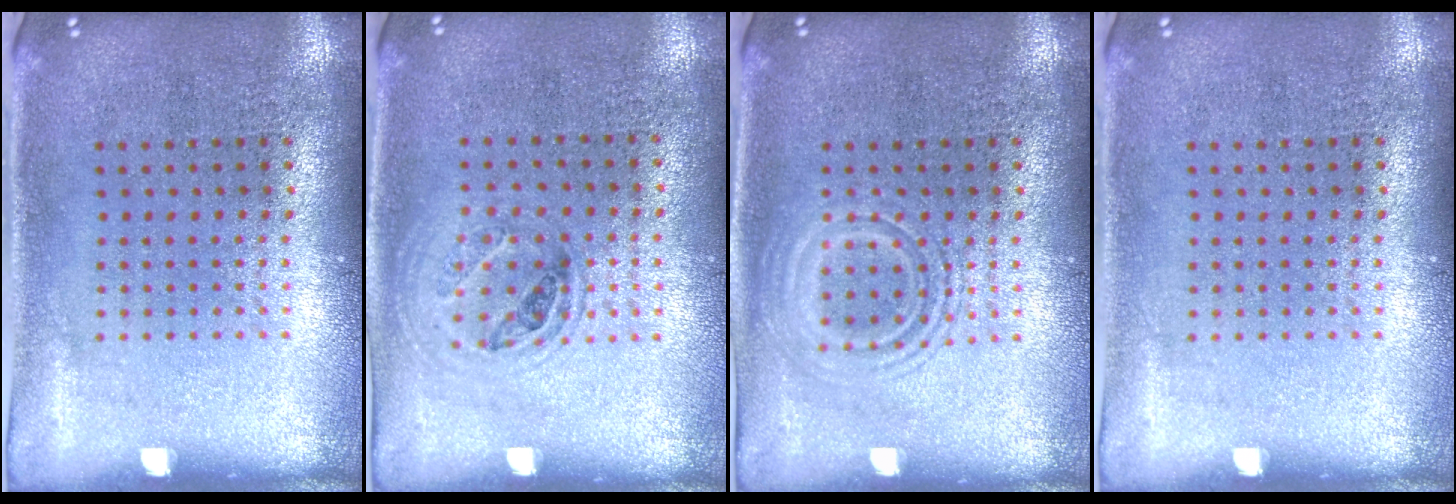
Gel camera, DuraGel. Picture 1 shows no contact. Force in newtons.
{"total": 1.1, "press": 1.0, "slide": 0.5}
{"total": 2.6, "press": 2.6, "slide": 0.4}
{"total": 0.0}